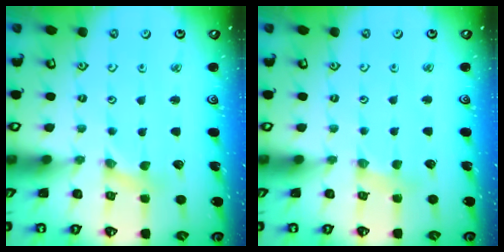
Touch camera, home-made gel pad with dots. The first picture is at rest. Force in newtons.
{"total": 1.5, "press": 1.4, "slide": 0.3}